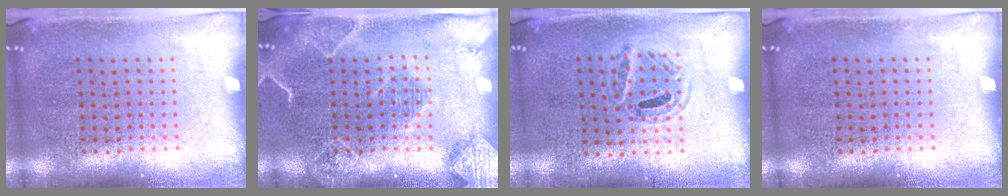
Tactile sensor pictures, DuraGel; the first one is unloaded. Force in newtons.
{"total": 2.2, "press": 2.1, "slide": 0.8}
{"total": 0.9, "press": 0.8, "slide": 0.5}
{"total": 0.0}